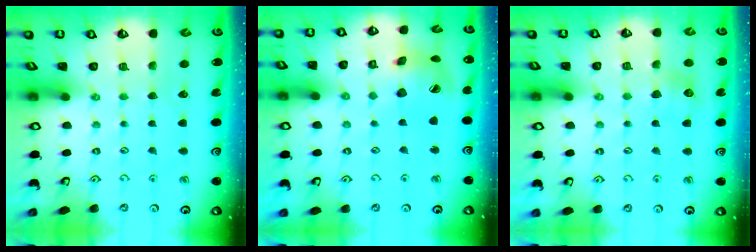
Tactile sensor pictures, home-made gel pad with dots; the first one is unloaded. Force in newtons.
{"total": 13.4, "press": 13.3, "slide": 1.8}
{"total": 6.0, "press": 5.9, "slide": 0.9}